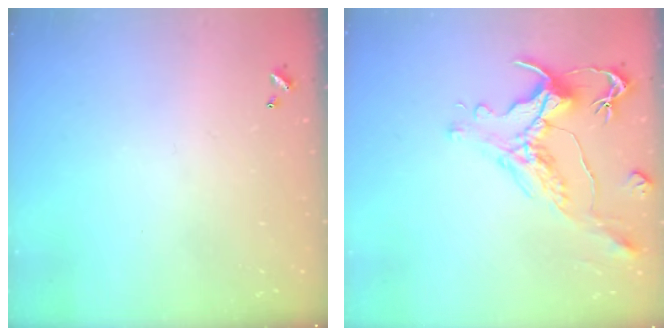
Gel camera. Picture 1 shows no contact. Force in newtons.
{"total": 1.6, "press": 0.9, "slide": 1.3}